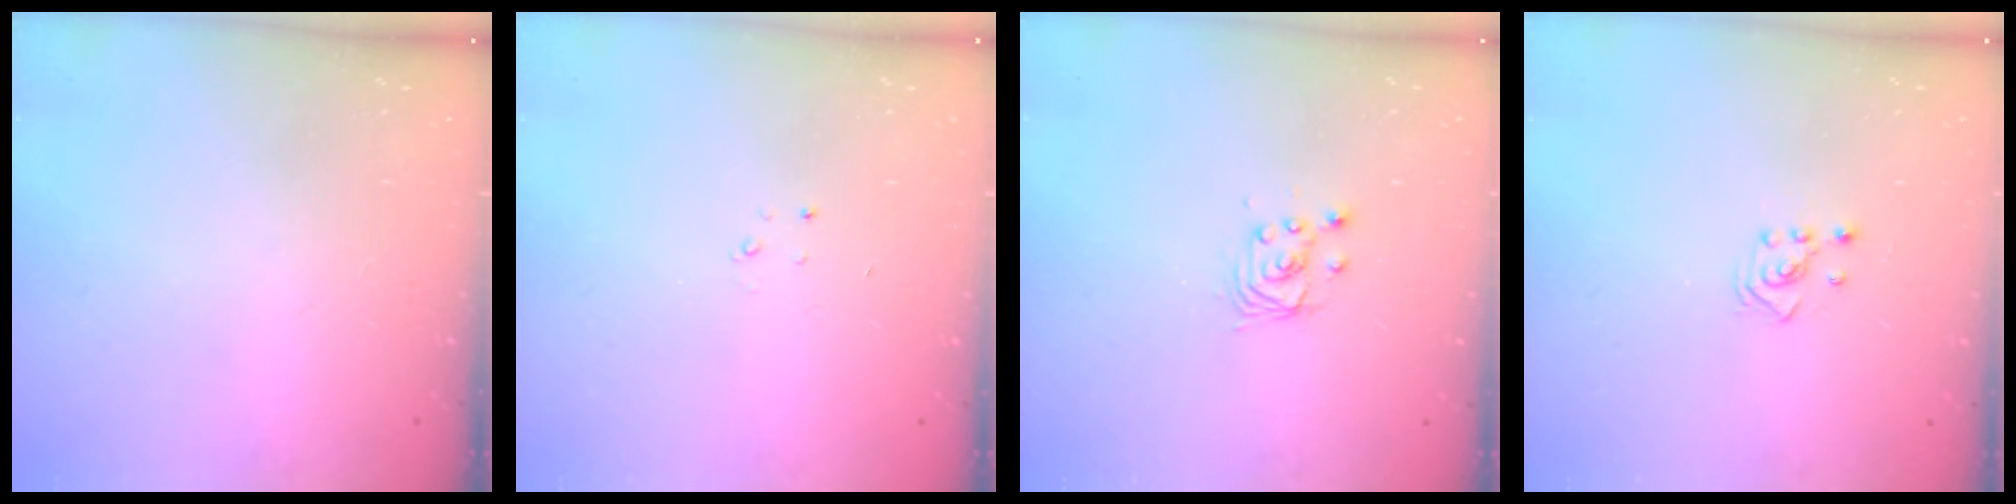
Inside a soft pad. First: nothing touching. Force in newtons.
{"total": 1.5, "press": 1.5, "slide": 0.2}
{"total": 2.9, "press": 2.9, "slide": 0.0}
{"total": 2.1, "press": 2.1, "slide": 0.3}